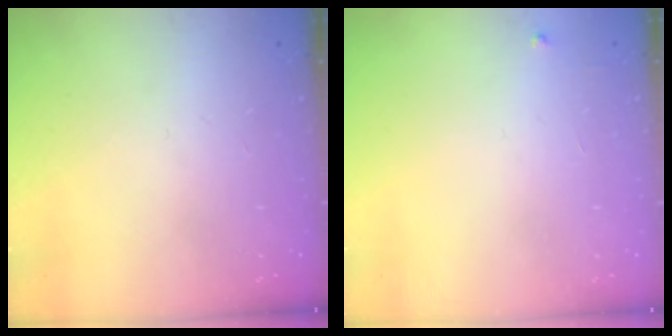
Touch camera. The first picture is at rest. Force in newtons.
{"total": 2.6, "press": 2.6, "slide": 0.4}